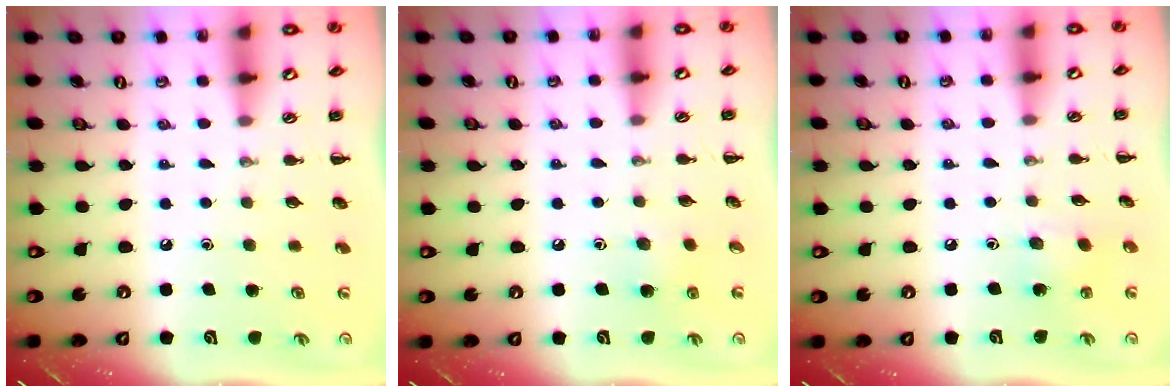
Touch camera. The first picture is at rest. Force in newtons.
{"total": 4.6, "press": 4.4, "slide": 1.4}
{"total": 3.9, "press": 3.8, "slide": 1.0}